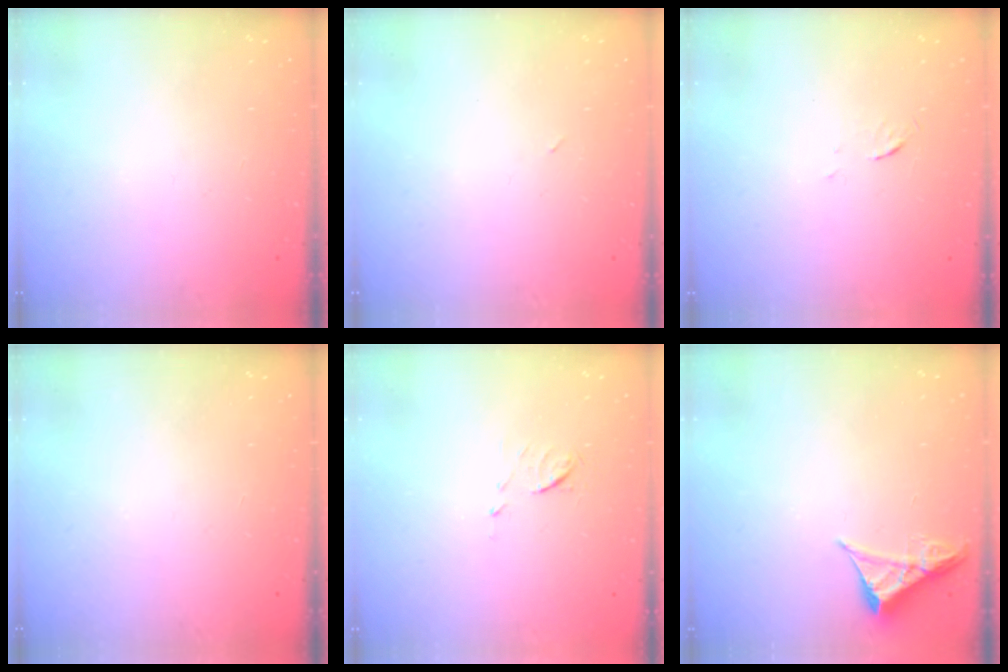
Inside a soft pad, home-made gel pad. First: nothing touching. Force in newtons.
{"total": 2.4, "press": 2.3, "slide": 0.8}
{"total": 3.1, "press": 2.8, "slide": 1.2}
{"total": 0.0}
{"total": 5.8, "press": 5.8, "slide": 0.8}
{"total": 4.8, "press": 4.8, "slide": 0.7}